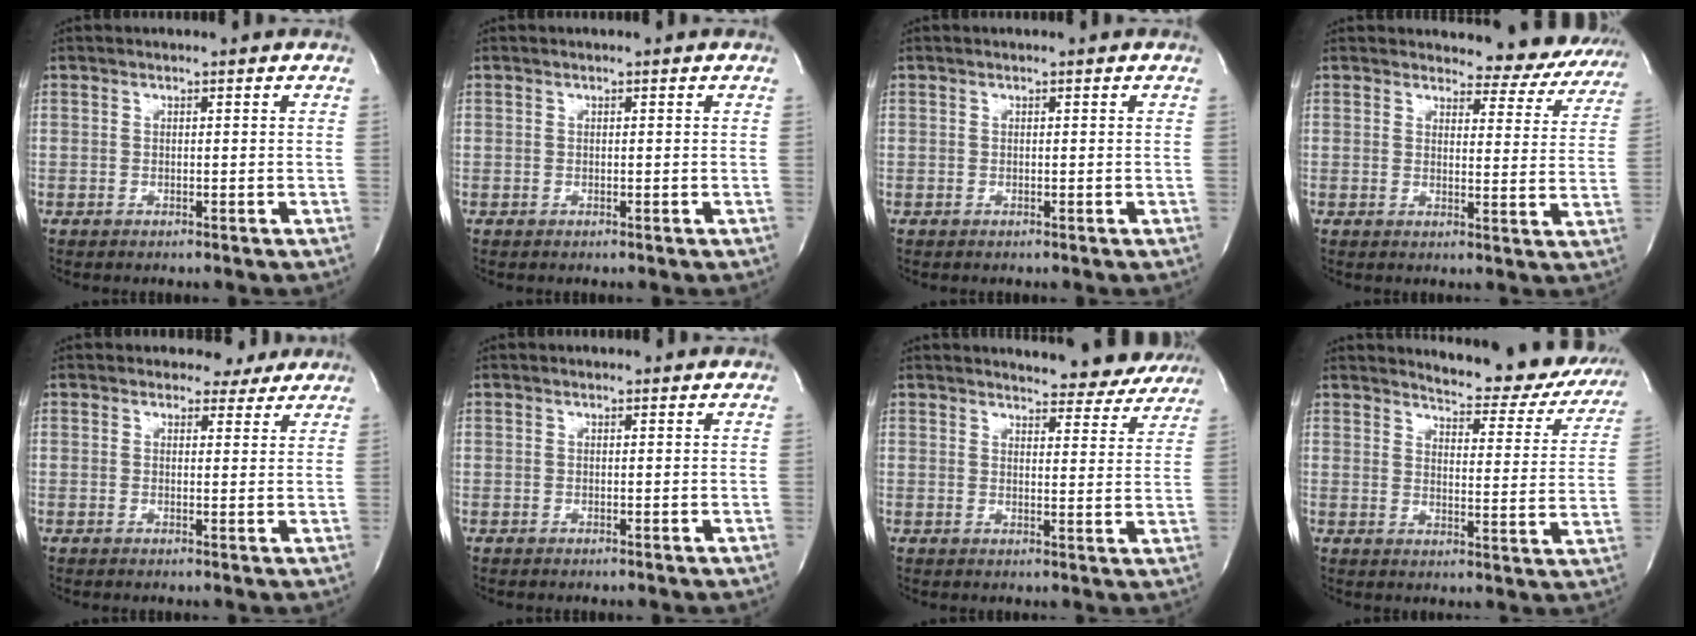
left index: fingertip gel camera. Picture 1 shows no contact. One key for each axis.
{"total": 0.0}
{"total": 0.0}
{"total": 9.8, "fx": 9.4, "fy": 2.5, "fz": -0.1, "tx": 0.029, "ty": -0.040, "tz": 0.082}
{"total": 3.0, "fx": 2.6, "fy": 1.6, "fz": 0.0, "tx": 0.001, "ty": -0.002, "tz": 0.023}
{"total": 0.0}
{"total": 11.9, "fx": 11.6, "fy": 2.5, "fz": 1.7, "tx": 0.003, "ty": -0.031, "tz": 0.113}
{"total": 15.1, "fx": 14.3, "fy": 3.3, "fz": 3.3, "tx": -0.021, "ty": -0.059, "tz": 0.149}